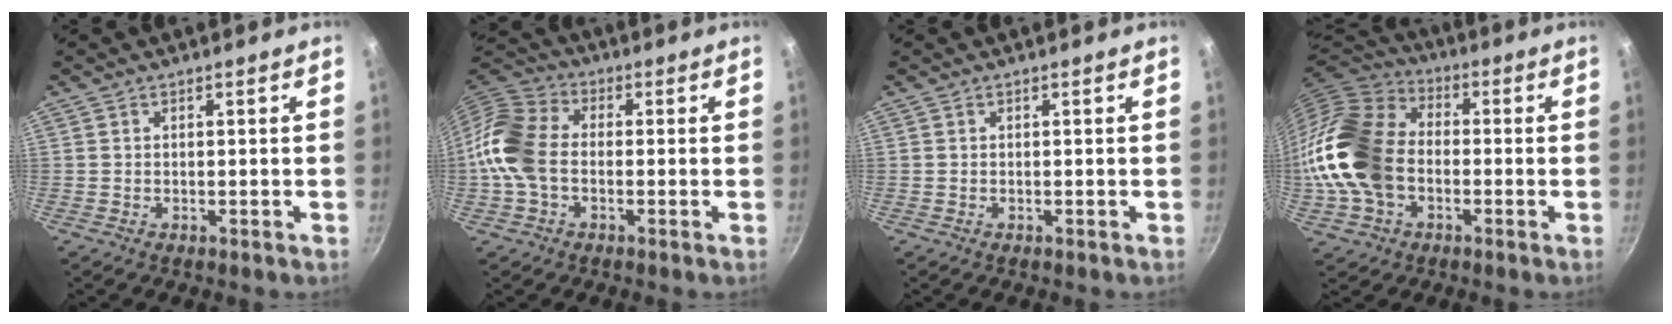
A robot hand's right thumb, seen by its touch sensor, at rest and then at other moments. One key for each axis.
{"total": 11.0, "fx": -1.4, "fy": 7.8, "fz": 7.7, "tx": -0.142, "ty": 0.028, "tz": -0.047}
{"total": 0.0}
{"total": 20.0, "fx": -2.8, "fy": 14.6, "fz": 13.5, "tx": -0.267, "ty": 0.040, "tz": -0.065}